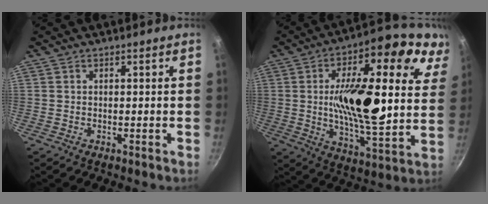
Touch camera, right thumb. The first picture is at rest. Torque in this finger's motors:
{"motor_torque": [0.60, 1.18, 2.27, 0.50, 0.21]}